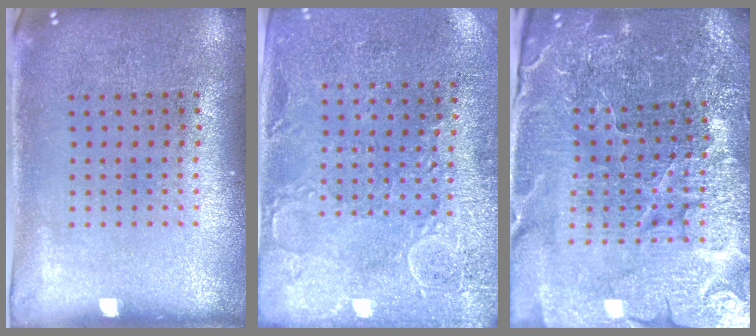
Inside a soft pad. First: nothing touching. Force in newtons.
{"total": 2.7, "press": 2.4, "slide": 1.2}
{"total": 4.9, "press": 4.7, "slide": 1.4}